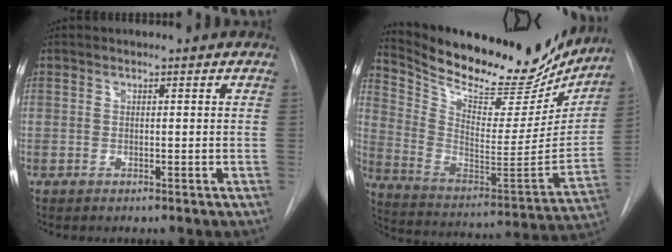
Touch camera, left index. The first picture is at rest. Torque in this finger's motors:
{"motor_torque": [0.99, -1.14, 0.08, 0.02]}